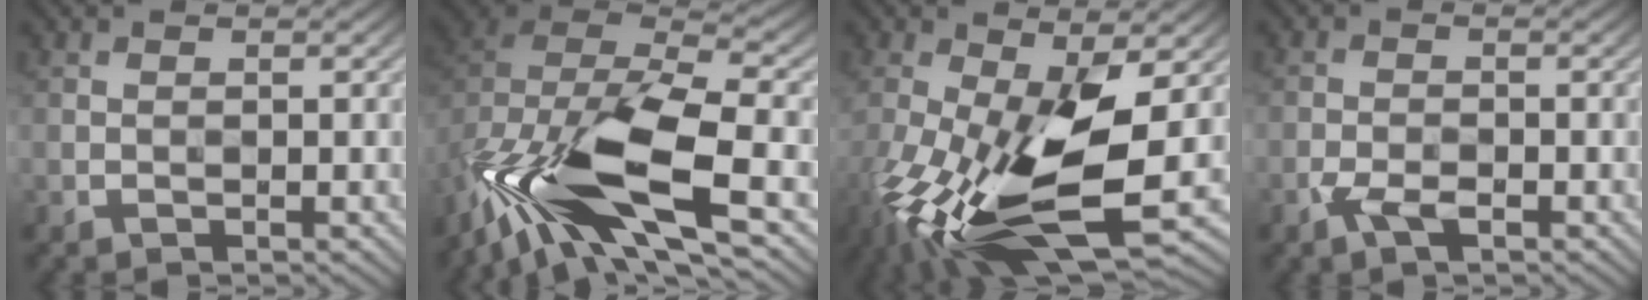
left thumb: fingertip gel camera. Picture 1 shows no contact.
{"total": 16.4, "force": [-7.6, 7.6, 12.4], "torque": [-0.271, -0.030, -0.135]}
{"total": 15.6, "force": [-5.3, 5.6, 13.5], "torque": [-0.303, -0.044, -0.088]}
{"total": 2.9, "force": [-1.6, 1.4, 1.9], "torque": [-0.039, -0.001, -0.036]}